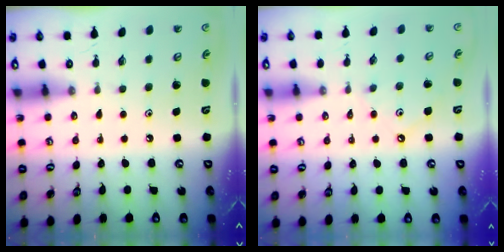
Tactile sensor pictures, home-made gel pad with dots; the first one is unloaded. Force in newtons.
{"total": 1.6, "press": 1.6, "slide": 0.2}